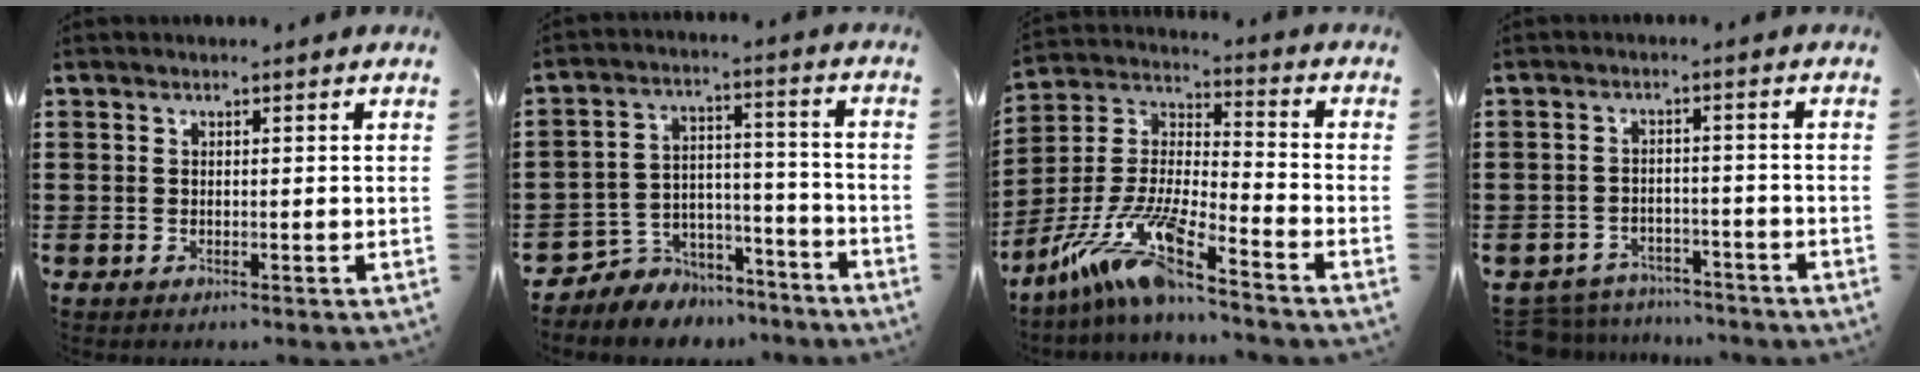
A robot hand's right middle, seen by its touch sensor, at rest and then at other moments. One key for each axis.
{"total": 5.2, "fx": -4.4, "fy": 2.7, "fz": -0.6, "tx": 0.000, "ty": 0.012, "tz": -0.093}
{"total": 13.5, "fx": -10.4, "fy": 0.8, "fz": 8.5, "tx": -0.197, "ty": -0.007, "tz": -0.210}
{"total": 4.6, "fx": -4.5, "fy": 0.9, "fz": -0.1, "tx": -0.010, "ty": 0.008, "tz": -0.097}